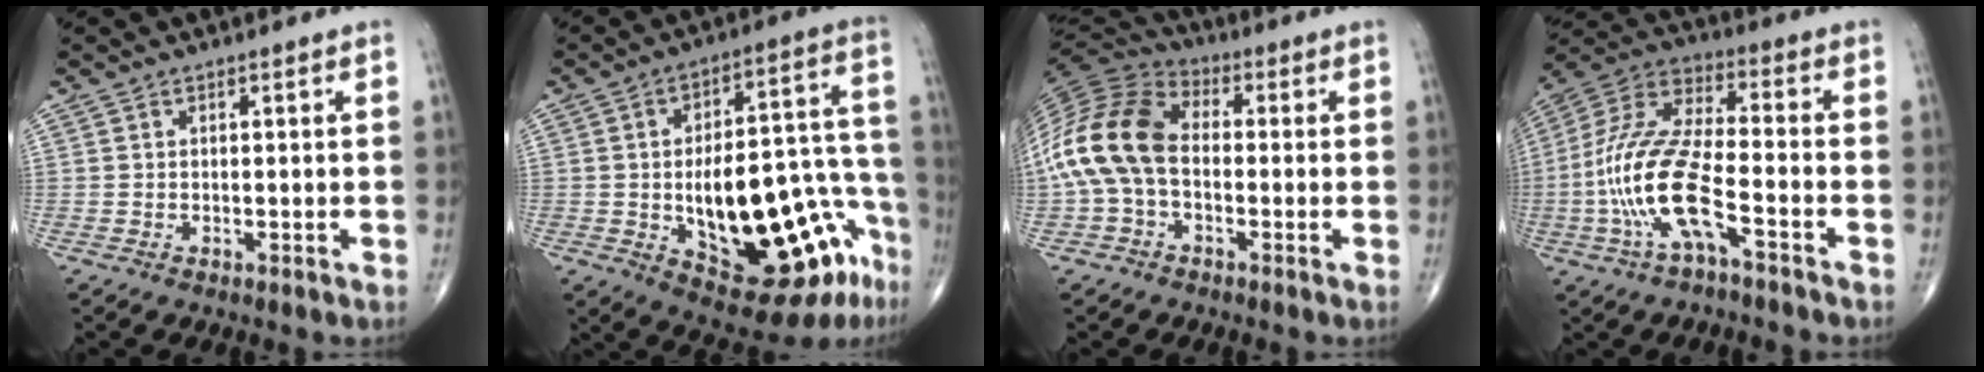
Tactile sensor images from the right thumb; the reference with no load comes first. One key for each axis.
{"total": 25.5, "fx": -9.1, "fy": 10.3, "fz": 21.5, "tx": -0.255, "ty": 0.062, "tz": -0.107}
{"total": 16.3, "fx": -1.2, "fy": 10.5, "fz": 12.4, "tx": -0.256, "ty": 0.035, "tz": -0.032}
{"total": 16.6, "fx": -5.5, "fy": 5.4, "fz": 14.7, "tx": -0.320, "ty": 0.040, "tz": -0.106}